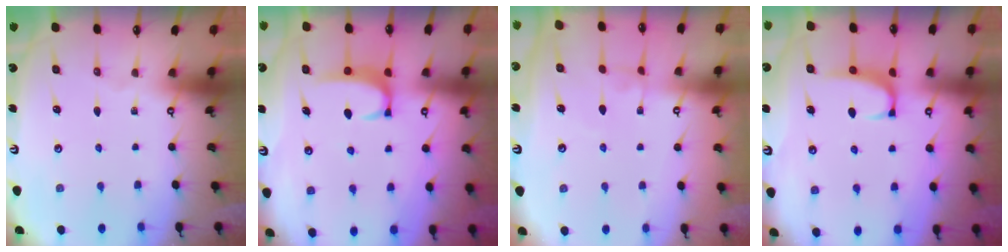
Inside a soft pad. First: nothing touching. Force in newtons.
{"total": 2.8, "press": 2.7, "slide": 0.4}
{"total": 1.7, "press": 1.7, "slide": 0.3}
{"total": 1.4, "press": 1.2, "slide": 0.7}